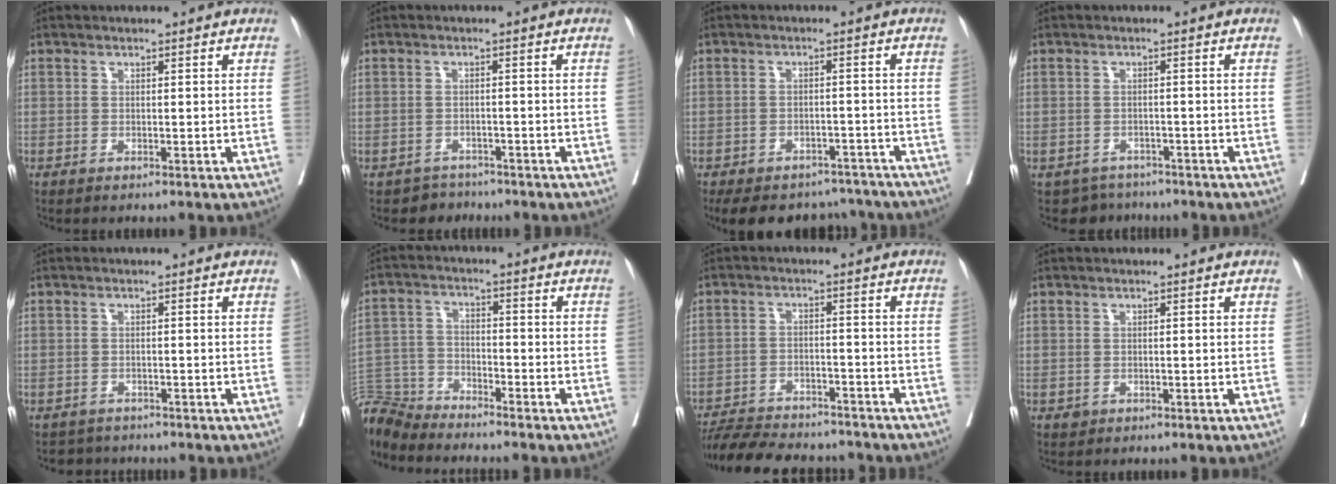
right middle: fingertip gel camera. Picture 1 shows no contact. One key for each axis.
{"total": 2.8, "fx": -2.3, "fy": 1.3, "fz": -1.0, "tx": 0.014, "ty": 0.003, "tz": -0.039}
{"total": 13.8, "fx": -11.8, "fy": 6.1, "fz": 4.0, "tx": -0.078, "ty": 0.009, "tz": -0.148}
{"total": 3.8, "fx": -3.3, "fy": 1.8, "fz": -0.7, "tx": 0.012, "ty": 0.007, "tz": -0.049}
{"total": 2.6, "fx": -2.4, "fy": 1.1, "fz": -0.5, "tx": 0.004, "ty": -0.002, "tz": -0.039}
{"total": 9.7, "fx": -9.6, "fy": 1.1, "fz": 0.8, "tx": -0.022, "ty": 0.010, "tz": -0.187}
{"total": 15.1, "fx": -13.7, "fy": 3.6, "fz": 5.0, "tx": -0.101, "ty": 0.000, "tz": -0.200}
{"total": 0.7, "fx": -0.2, "fy": 0.6, "fz": 0.1, "tx": -0.002, "ty": 0.002, "tz": 0.000}